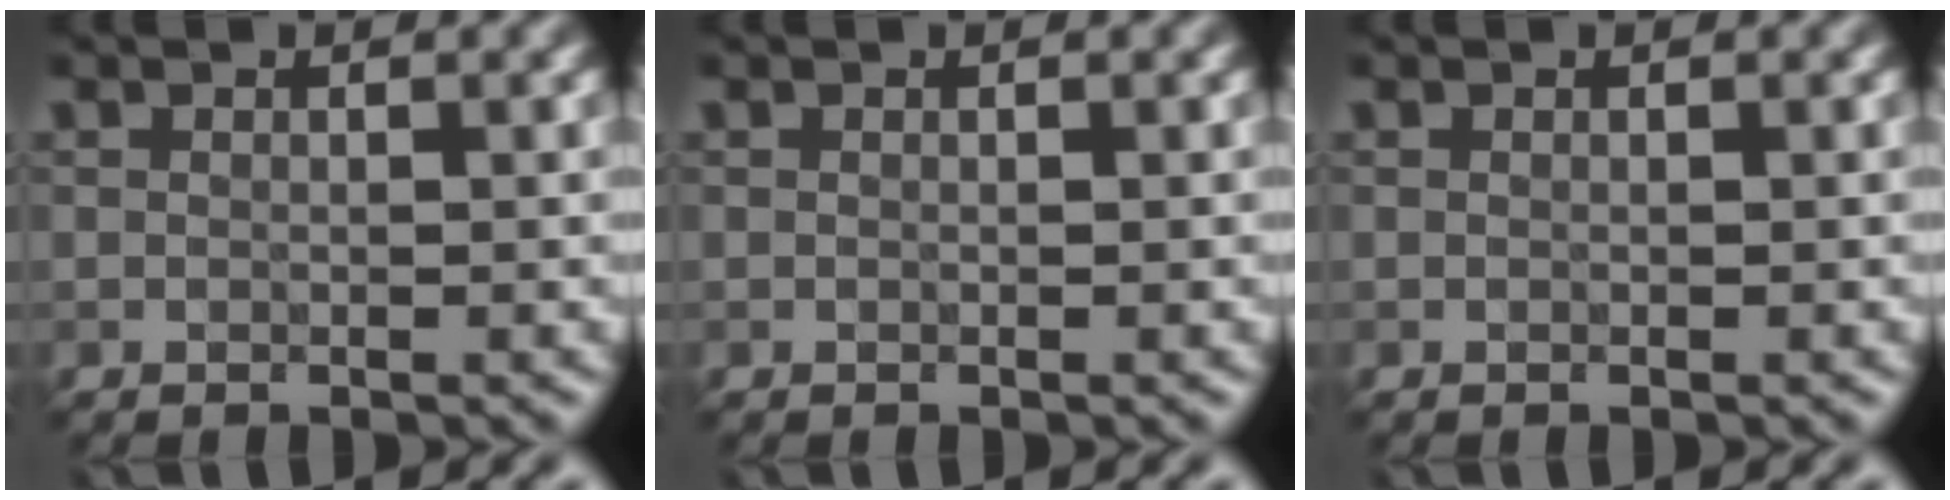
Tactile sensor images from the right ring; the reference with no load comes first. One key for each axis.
{"total": 0.0}
{"total": 0.0}